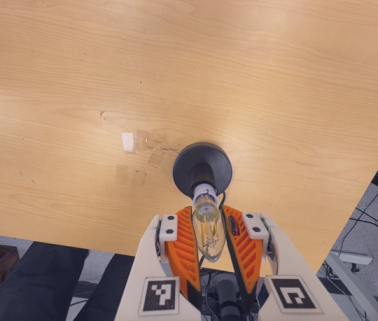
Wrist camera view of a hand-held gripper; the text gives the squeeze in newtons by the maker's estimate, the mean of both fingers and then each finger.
{"total": 12.4, "left": 12.1, "right": 12.7}